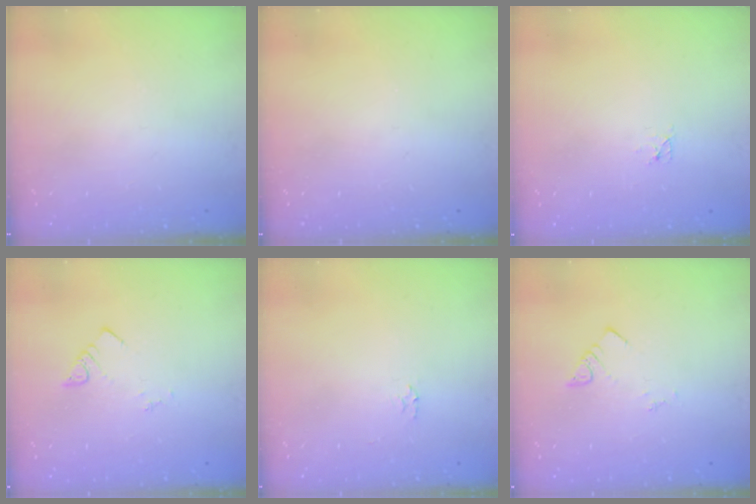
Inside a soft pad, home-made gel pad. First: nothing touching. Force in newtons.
{"total": 0.0}
{"total": 2.4, "press": 2.4, "slide": 0.3}
{"total": 2.1, "press": 2.0, "slide": 0.4}
{"total": 2.3, "press": 2.3, "slide": 0.4}
{"total": 2.1, "press": 2.0, "slide": 0.4}